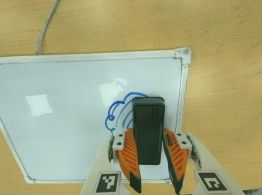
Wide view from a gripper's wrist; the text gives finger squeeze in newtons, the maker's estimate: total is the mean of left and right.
{"total": 9.7, "left": 8.7, "right": 10.8}